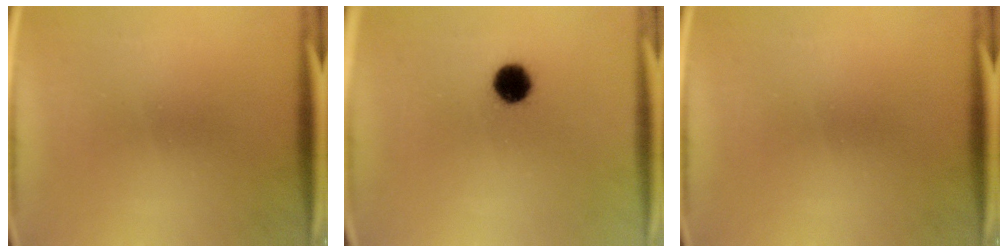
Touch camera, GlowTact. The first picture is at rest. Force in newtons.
{"total": 7.2}
{"total": 0.0}